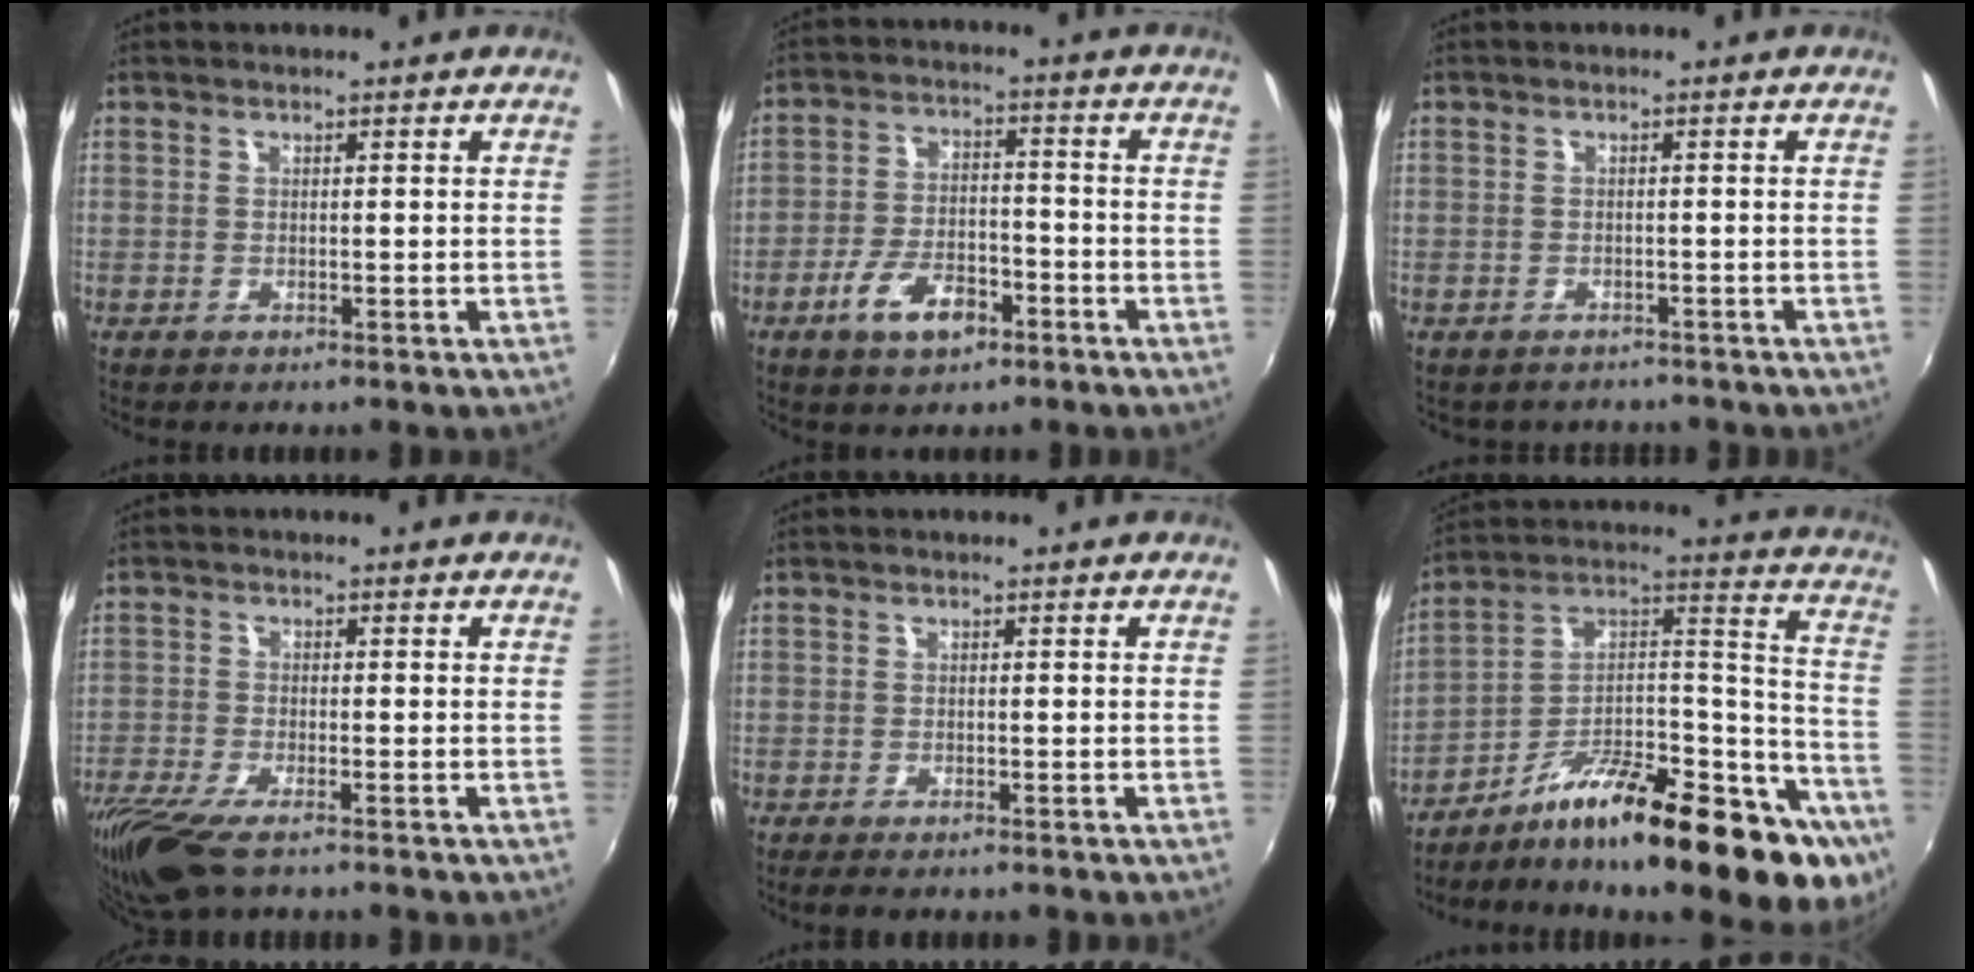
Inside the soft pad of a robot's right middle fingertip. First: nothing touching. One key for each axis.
{"total": 8.8, "fx": -5.0, "fy": 4.2, "fz": 5.8, "tx": -0.124, "ty": 0.000, "tz": -0.086}
{"total": 3.5, "fx": -3.1, "fy": 1.7, "fz": 0.5, "tx": -0.018, "ty": -0.013, "tz": -0.042}
{"total": 10.2, "fx": -7.4, "fy": 2.8, "fz": 6.4, "tx": -0.154, "ty": -0.041, "tz": -0.141}
{"total": 2.0, "fx": -1.6, "fy": 0.6, "fz": 1.0, "tx": -0.021, "ty": -0.011, "tz": -0.028}
{"total": 27.4, "fx": -17.5, "fy": 7.6, "fz": 19.8, "tx": -0.235, "ty": 0.020, "tz": -0.271}